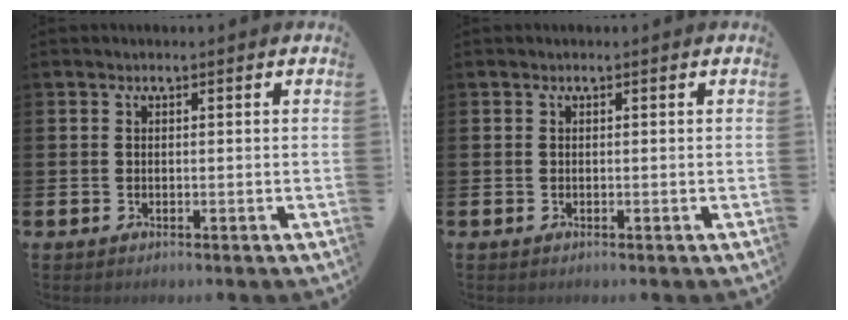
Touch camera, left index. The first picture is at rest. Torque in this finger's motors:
{"motor_torque": [0.00, 0.00, 0.00, -0.01]}